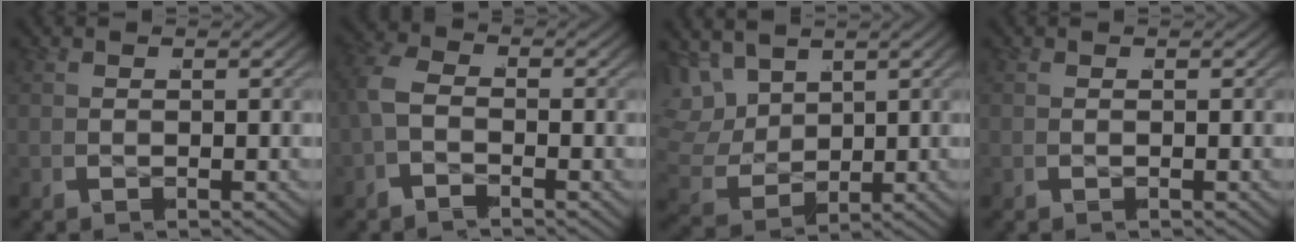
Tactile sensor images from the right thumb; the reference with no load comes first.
{"total": 2.7, "force": [-0.8, 2.0, 1.6], "torque": [-0.049, -0.005, -0.019]}
{"total": 7.4, "force": [0.8, 6.0, 4.2], "torque": [-0.123, -0.028, 0.022]}
{"total": 0.0}